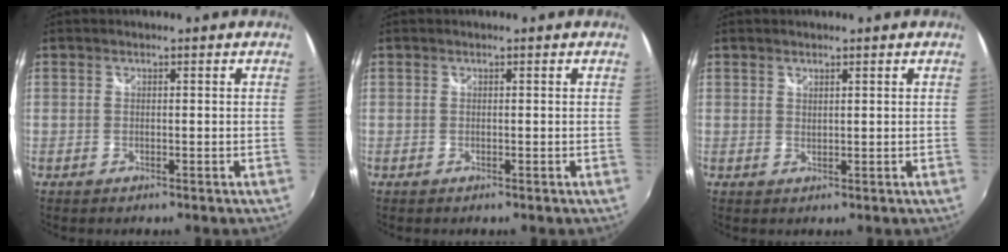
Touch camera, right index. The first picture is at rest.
{"total": 0.0}
{"total": 1.0, "force": [0.9, 0.3, 0.3], "torque": [-0.003, 0.000, 0.015]}